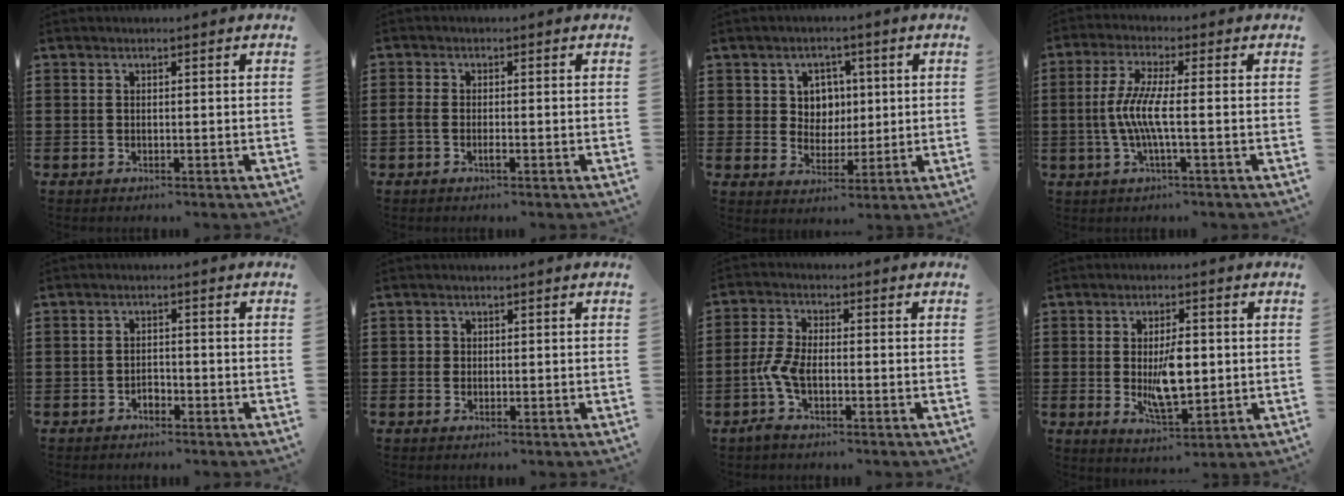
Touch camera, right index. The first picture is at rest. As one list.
[{"total": 1.3, "force": [-0.8, 0.4, 1.0], "torque": [-0.028, -0.002, -0.017]}, {"total": 4.8, "force": [1.5, 4.4, 1.3], "torque": [-0.039, 0.014, 0.024]}, {"total": 6.2, "force": [-1.0, 0.6, 6.1], "torque": [-0.137, -0.011, -0.029]}, {"total": 1.5, "force": [-1.2, 0.7, 0.6], "torque": [-0.016, -0.001, -0.024]}, {"total": 0.8, "force": [0.1, 0.8, 0.1], "torque": [-0.004, 0.006, 0.000]}, {"total": 5.2, "force": [-1.9, 2.3, 4.3], "torque": [-0.108, -0.003, -0.043]}, {"total": 7.2, "force": [-0.2, 3.1, 6.6], "torque": [-0.115, -0.006, -0.009]}]